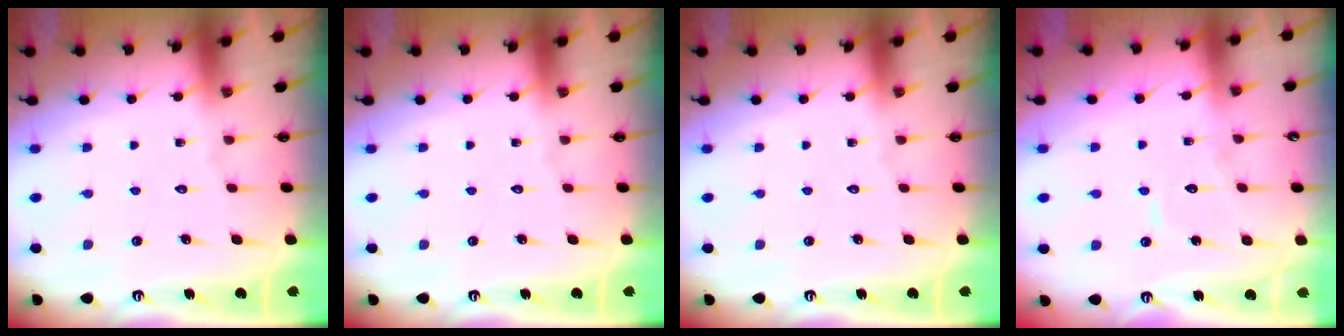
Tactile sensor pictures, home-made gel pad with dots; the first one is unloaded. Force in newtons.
{"total": 0.0}
{"total": 0.0}
{"total": 6.1, "press": 6.1, "slide": 0.6}